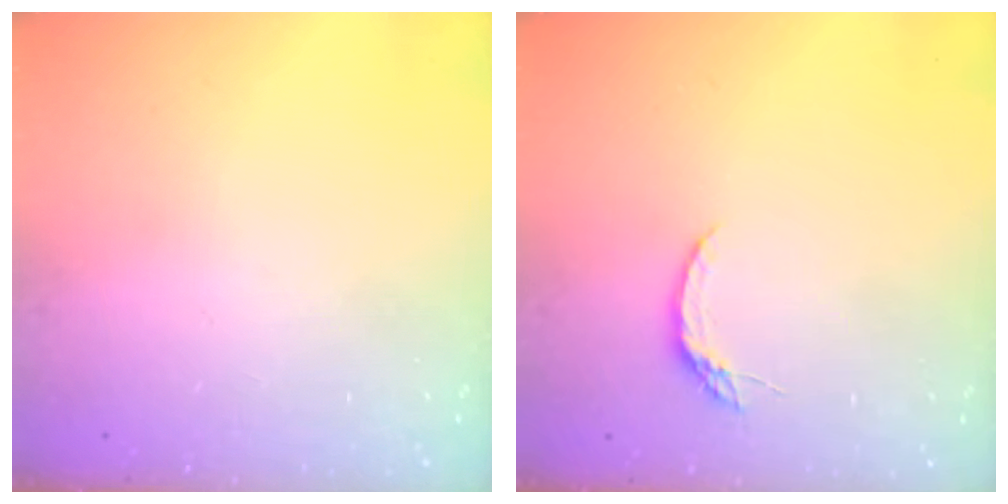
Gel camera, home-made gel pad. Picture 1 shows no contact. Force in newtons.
{"total": 4.3, "press": 4.3, "slide": 0.5}